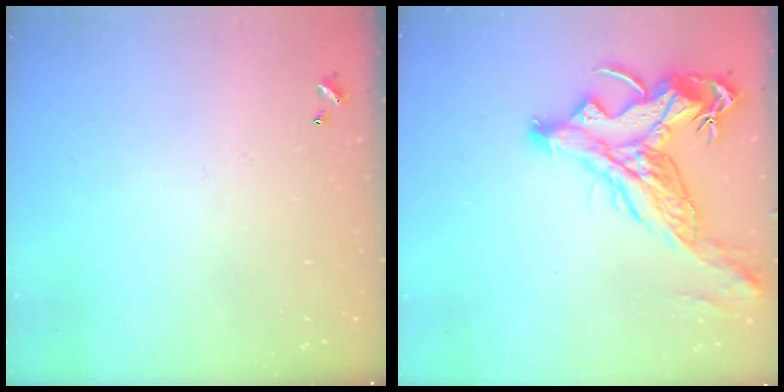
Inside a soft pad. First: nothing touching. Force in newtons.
{"total": 9.2, "press": 8.8, "slide": 2.6}